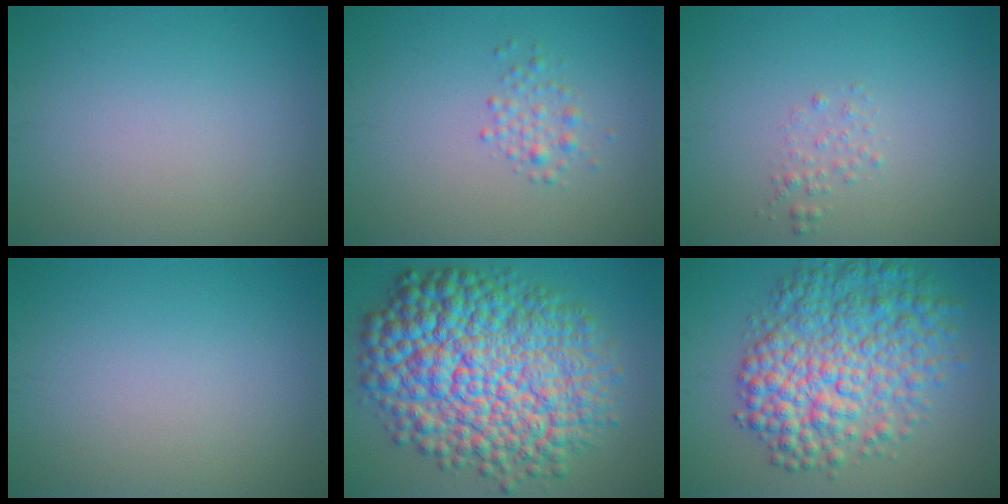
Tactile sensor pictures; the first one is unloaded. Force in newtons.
{"total": 2.2, "press": 2.2, "slide": 0.0}
{"total": 1.0, "press": 1.0, "slide": 0.0}
{"total": 0.0}
{"total": 15.5, "press": 15.5, "slide": 0.1}
{"total": 9.0, "press": 9.0, "slide": 0.1}